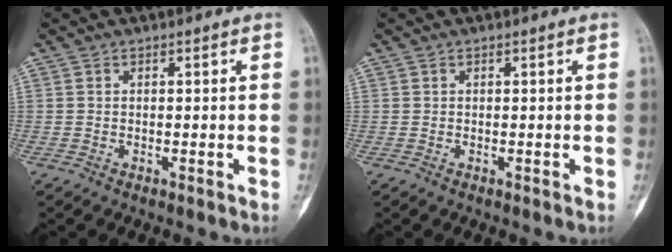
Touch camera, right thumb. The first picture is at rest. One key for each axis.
{"total": 0.0}